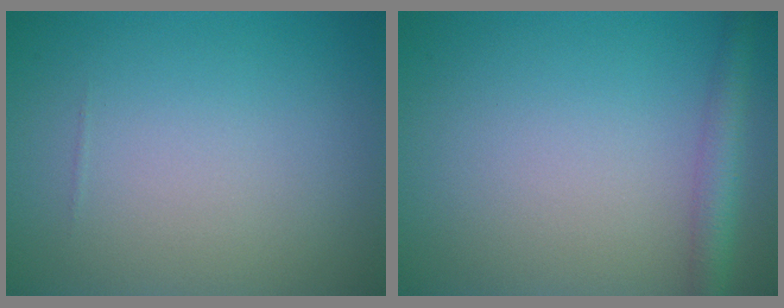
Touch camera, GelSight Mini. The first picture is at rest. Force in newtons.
{"total": 2.9, "press": 2.9, "slide": 0.1}